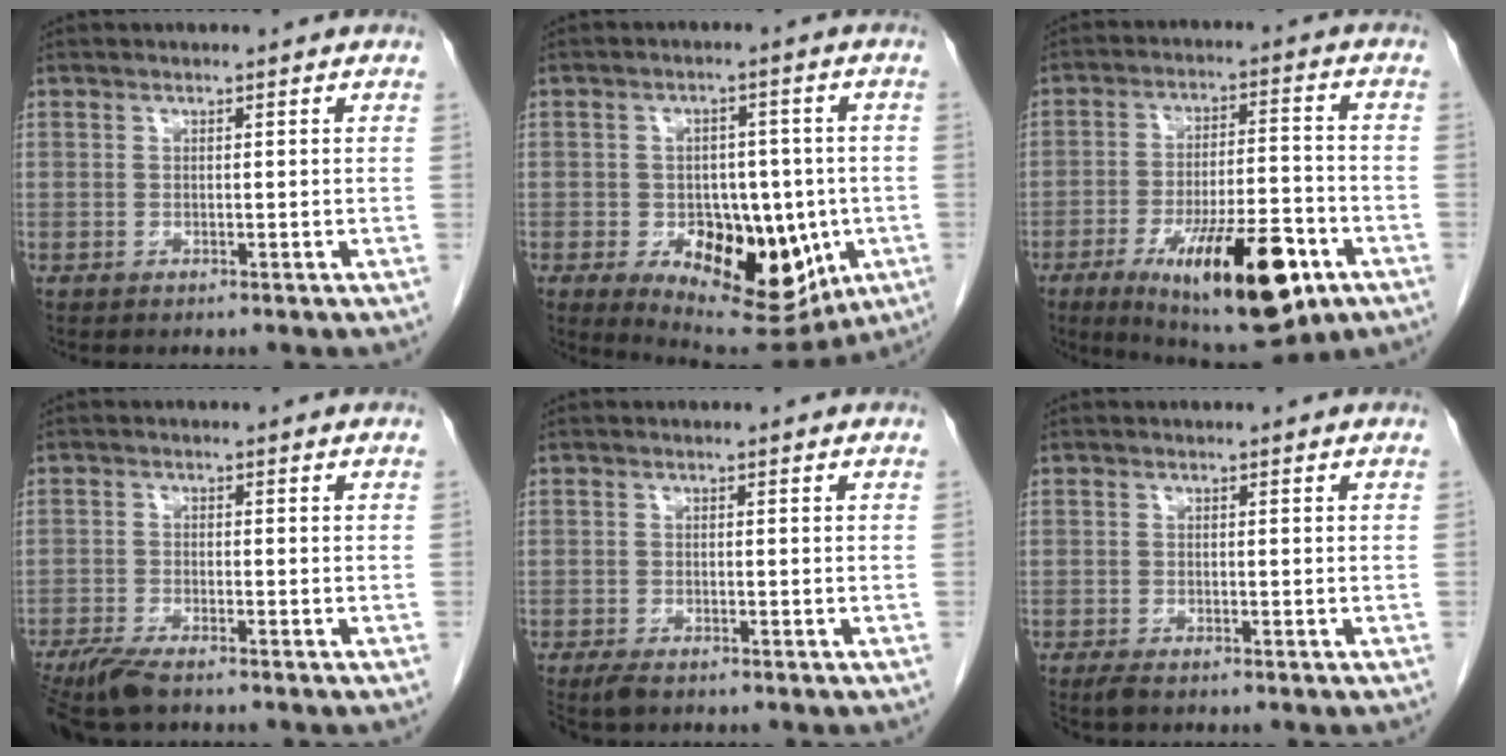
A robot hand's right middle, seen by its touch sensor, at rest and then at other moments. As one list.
[{"total": 16.8, "force": [-4.7, 8.9, 13.4], "torque": [-0.202, -0.001, -0.046]}, {"total": 18.6, "force": [-9.0, 4.8, 15.6], "torque": [-0.224, -0.013, -0.130]}, {"total": 6.3, "force": [-5.0, 1.0, 3.6], "torque": [-0.066, -0.016, -0.088]}, {"total": 2.7, "force": [-2.1, 0.8, 1.5], "torque": [-0.028, -0.007, -0.032]}, {"total": 1.6, "force": [-1.3, 0.4, 0.9], "torque": [-0.021, -0.004, -0.020]}]